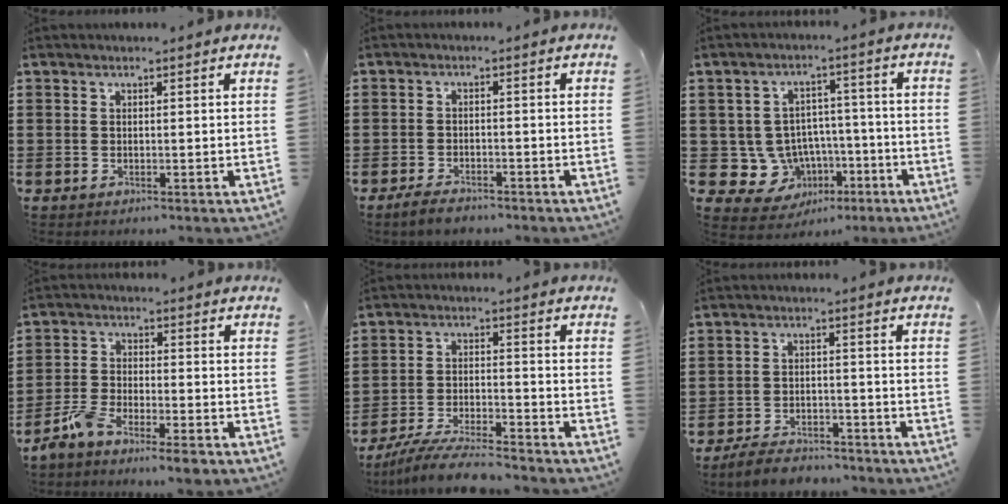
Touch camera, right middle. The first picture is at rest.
{"total": 2.5, "force": [-2.2, 0.6, 1.1], "torque": [-0.029, 0.000, -0.045]}
{"total": 6.9, "force": [-1.8, 6.6, 1.3], "torque": [-0.042, 0.007, -0.022]}
{"total": 5.7, "force": [-4.9, 1.0, 2.8], "torque": [-0.072, -0.003, -0.098]}
{"total": 7.3, "force": [-6.7, 0.5, 2.8], "torque": [-0.059, -0.002, -0.128]}
{"total": 4.3, "force": [-4.2, 0.7, 0.5], "torque": [-0.019, 0.007, -0.089]}